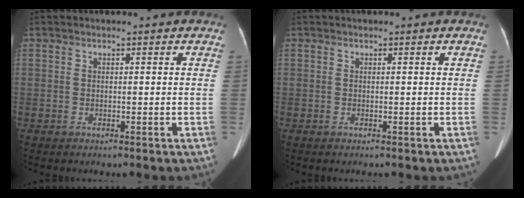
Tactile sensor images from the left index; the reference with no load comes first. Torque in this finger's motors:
{"motor_torque": [0.02, 0.07, -0.06, -0.01]}